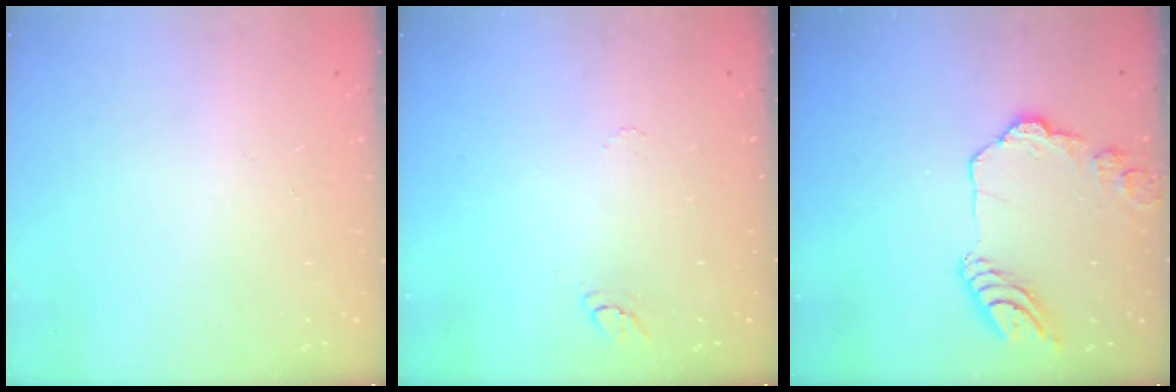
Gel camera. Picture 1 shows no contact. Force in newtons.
{"total": 4.4, "press": 4.4, "slide": 0.4}
{"total": 14.2, "press": 14.1, "slide": 1.5}